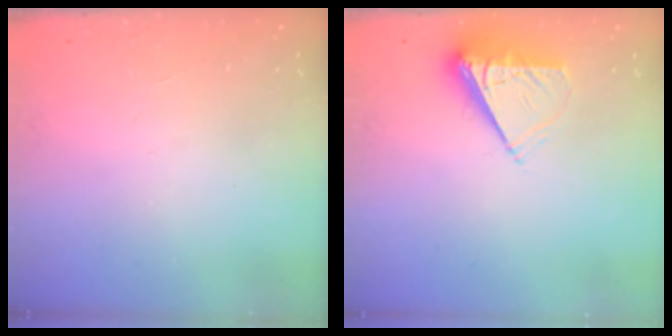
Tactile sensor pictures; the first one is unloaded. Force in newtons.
{"total": 7.8, "press": 7.8, "slide": 1.0}